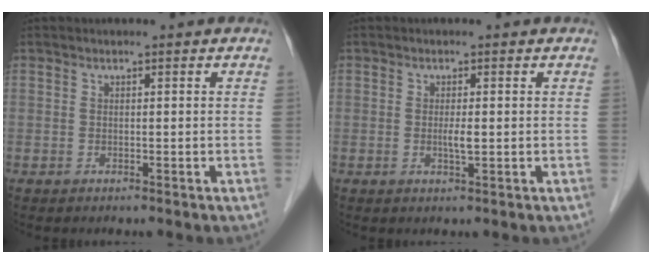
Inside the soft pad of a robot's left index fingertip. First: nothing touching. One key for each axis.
{"total": 1.6, "fx": -0.1, "fy": 0.2, "fz": 1.6, "tx": -0.032, "ty": -0.002, "tz": -0.002}